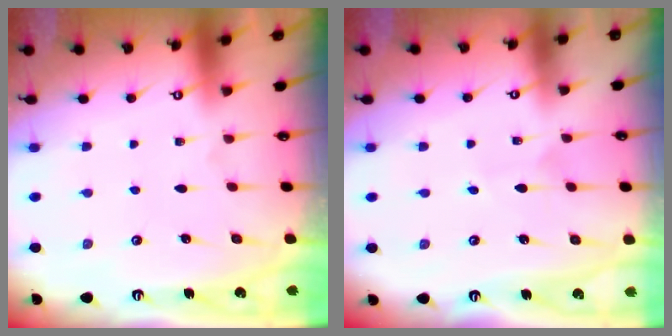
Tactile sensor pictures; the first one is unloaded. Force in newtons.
{"total": 2.9, "press": 2.9, "slide": 0.4}